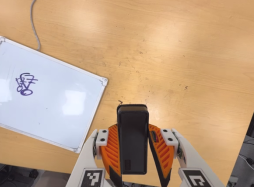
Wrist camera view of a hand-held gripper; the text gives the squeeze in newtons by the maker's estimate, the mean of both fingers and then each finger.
{"total": 5.8, "left": 4.8, "right": 6.7}